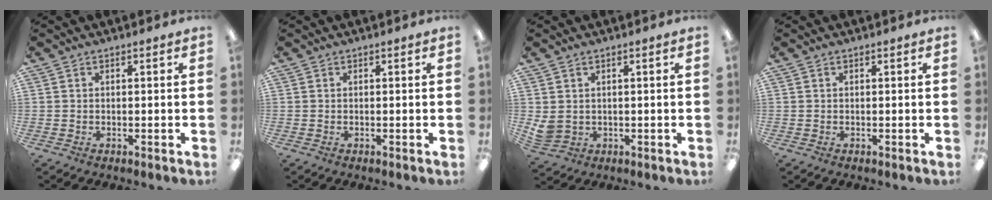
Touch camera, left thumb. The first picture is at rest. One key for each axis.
{"total": 0.0}
{"total": 3.7, "fx": 1.5, "fy": 3.0, "fz": 1.5, "tx": -0.041, "ty": -0.003, "tz": 0.029}
{"total": 0.0}